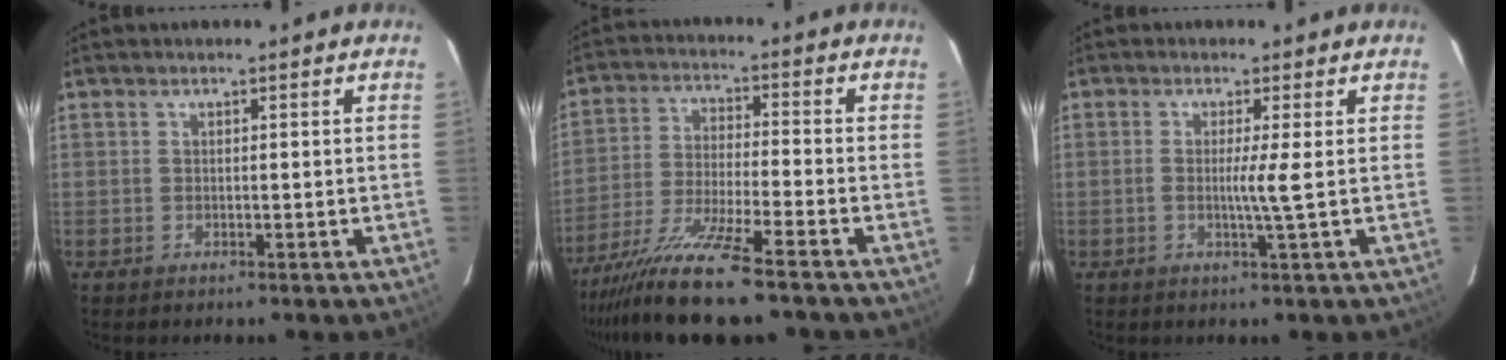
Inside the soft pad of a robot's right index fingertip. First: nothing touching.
{"total": 13.0, "force": [-10.2, -0.3, 8.0], "torque": [-0.148, -0.031, -0.177]}
{"total": 2.9, "force": [-0.1, -1.0, 2.7], "torque": [-0.049, -0.005, -0.005]}